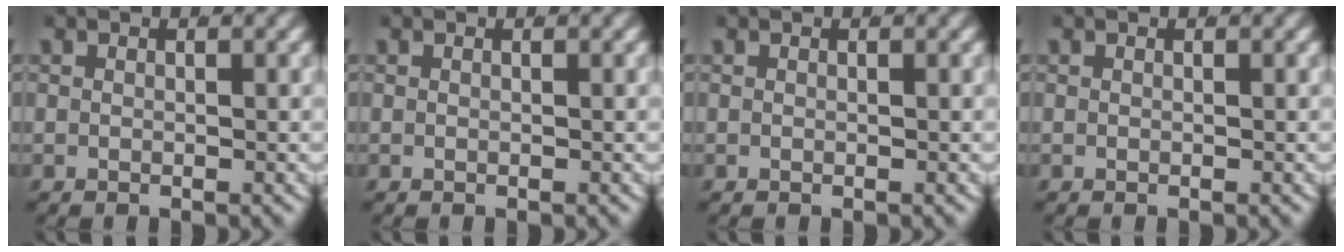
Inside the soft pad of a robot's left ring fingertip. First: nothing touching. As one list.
[{"total": 0.0}, {"total": 0.0}, {"total": 0.0}]